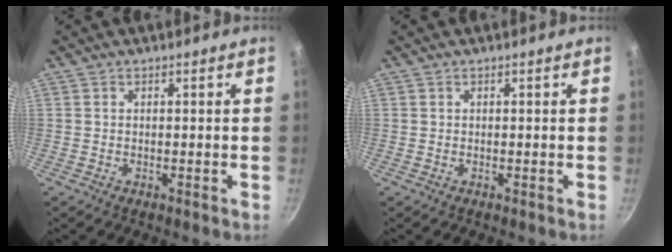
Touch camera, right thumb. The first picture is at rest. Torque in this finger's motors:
{"motor_torque": [-0.02, -0.02, 0.13, 0.04, 0.00]}